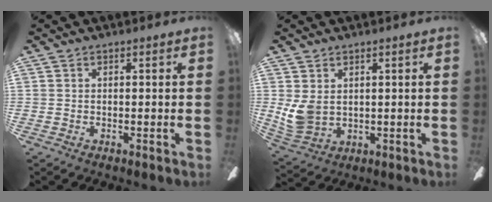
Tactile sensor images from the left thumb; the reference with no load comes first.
{"total": 5.9, "force": [2.0, 4.2, 3.6], "torque": [-0.092, -0.003, 0.041]}